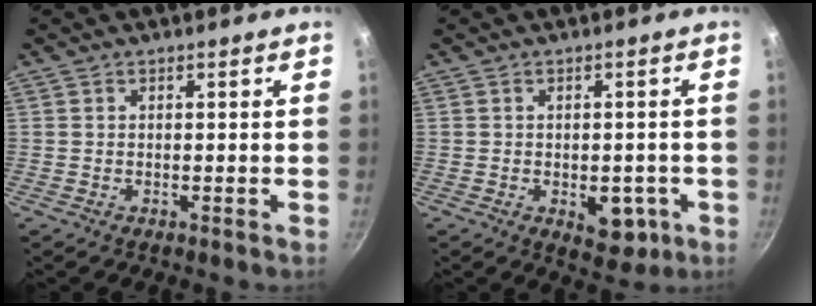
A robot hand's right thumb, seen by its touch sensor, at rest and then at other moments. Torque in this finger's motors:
{"motor_torque": [0.79, 0.86, 0.83, -0.44, 0.23]}